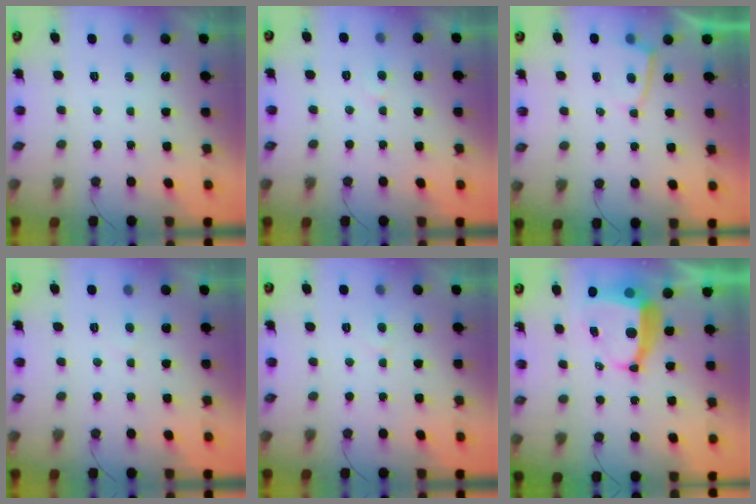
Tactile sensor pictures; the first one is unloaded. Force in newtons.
{"total": 3.7, "press": 3.7, "slide": 0.4}
{"total": 3.7, "press": 3.7, "slide": 0.3}
{"total": 2.3, "press": 2.3, "slide": 0.2}
{"total": 2.6, "press": 2.6, "slide": 0.2}
{"total": 9.4, "press": 9.3, "slide": 1.2}